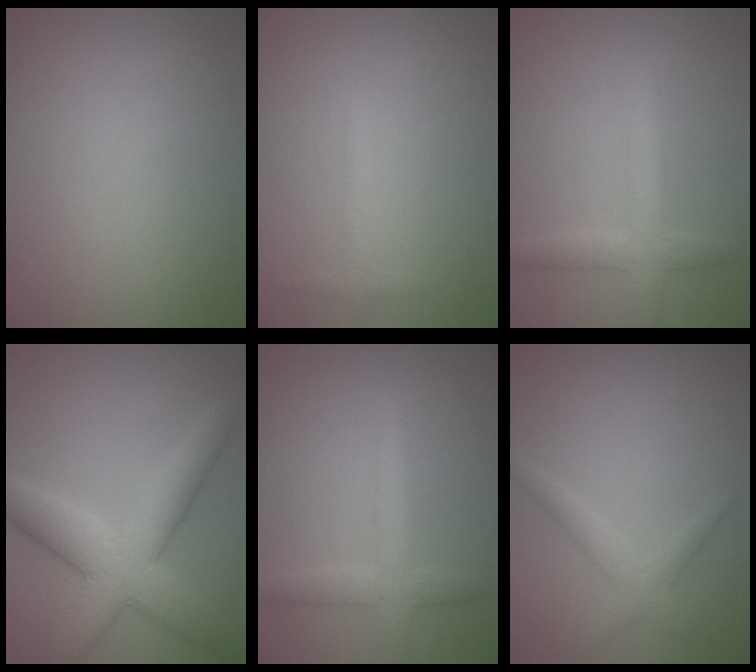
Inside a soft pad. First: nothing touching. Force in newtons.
{"total": 1.1, "press": 1.1, "slide": 0.1}
{"total": 3.1, "press": 3.1, "slide": 0.1}
{"total": 7.6, "press": 7.6, "slide": 0.2}
{"total": 3.1, "press": 3.1, "slide": 0.1}
{"total": 2.0, "press": 2.0, "slide": 0.1}